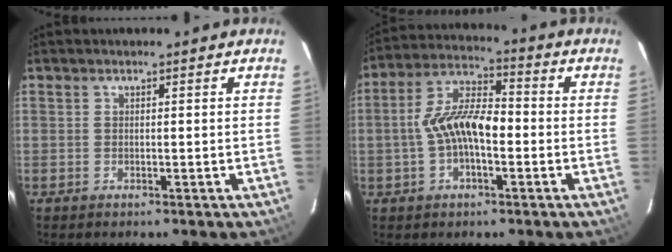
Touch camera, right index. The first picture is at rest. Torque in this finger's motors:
{"motor_torque": [0.44, -0.19, 0.62, 0.10]}